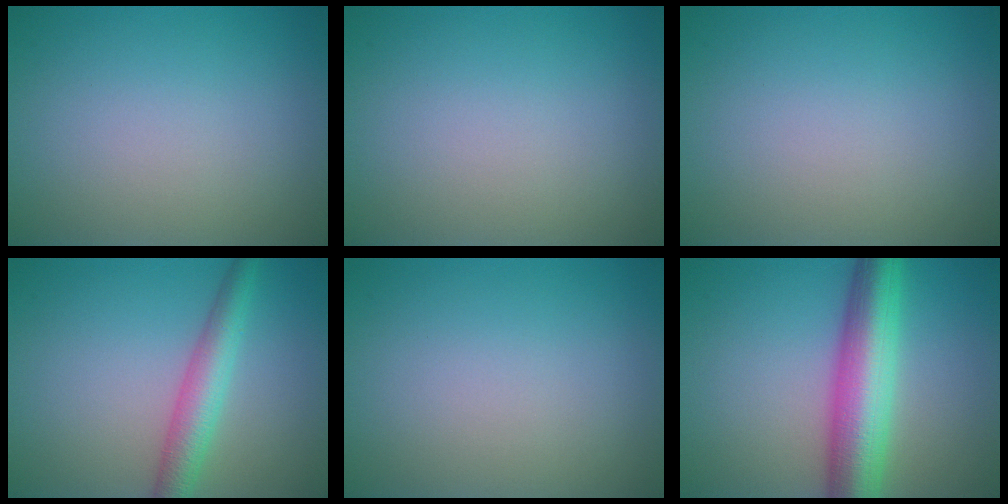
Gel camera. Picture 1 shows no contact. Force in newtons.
{"total": 0.0}
{"total": 0.0}
{"total": 3.9, "press": 3.9, "slide": 0.1}
{"total": 0.0}
{"total": 8.3, "press": 8.2, "slide": 0.4}